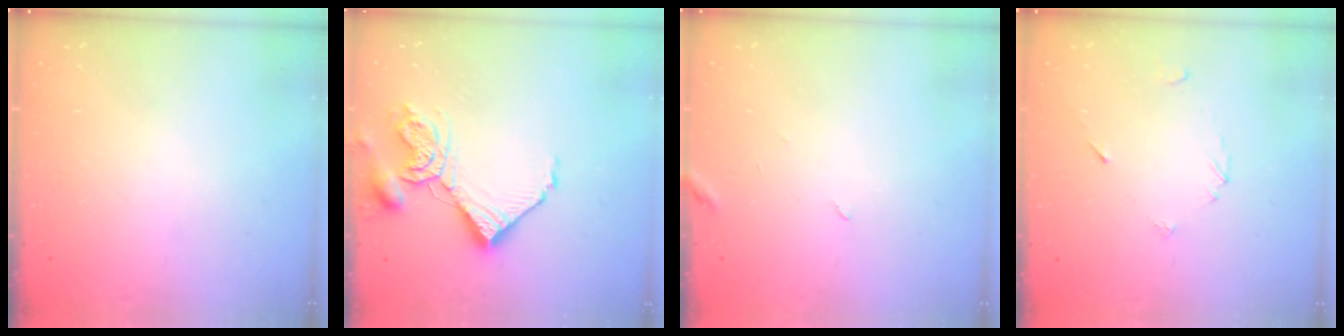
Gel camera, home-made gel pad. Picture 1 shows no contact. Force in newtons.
{"total": 12.5, "press": 12.4, "slide": 1.5}
{"total": 3.0, "press": 3.0, "slide": 0.2}
{"total": 2.6, "press": 2.6, "slide": 0.2}